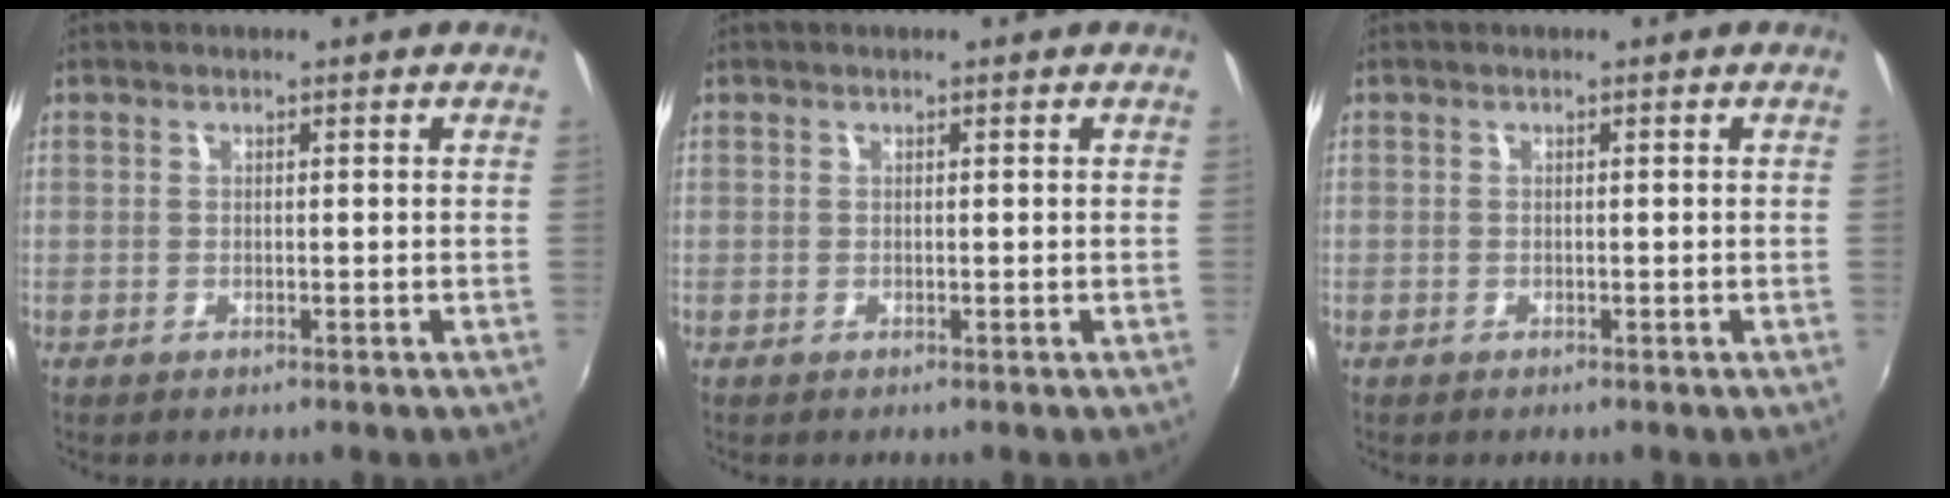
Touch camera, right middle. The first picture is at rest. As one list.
[{"total": 0.0}, {"total": 0.0}]